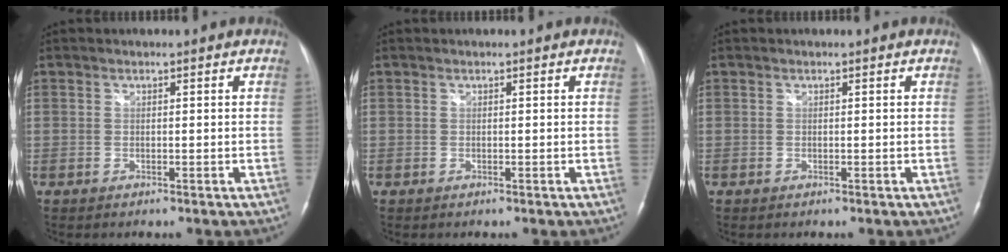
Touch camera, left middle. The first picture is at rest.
{"total": 0.0}
{"total": 0.0}